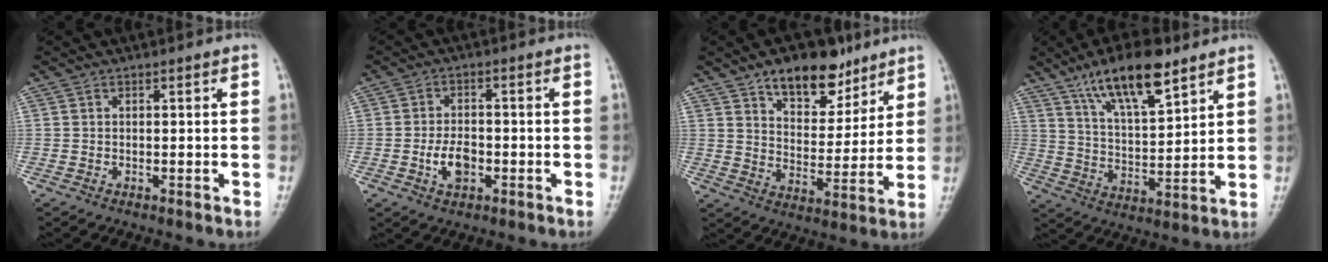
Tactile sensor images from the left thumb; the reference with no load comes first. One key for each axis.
{"total": 5.0, "fx": -1.6, "fy": 3.0, "fz": 3.7, "tx": -0.056, "ty": 0.010, "tz": -0.030}
{"total": 13.4, "fx": 8.9, "fy": 7.1, "fz": 7.1, "tx": -0.063, "ty": -0.053, "tz": 0.142}
{"total": 14.5, "fx": 9.4, "fy": 4.6, "fz": 10.1, "tx": -0.155, "ty": -0.041, "tz": 0.170}